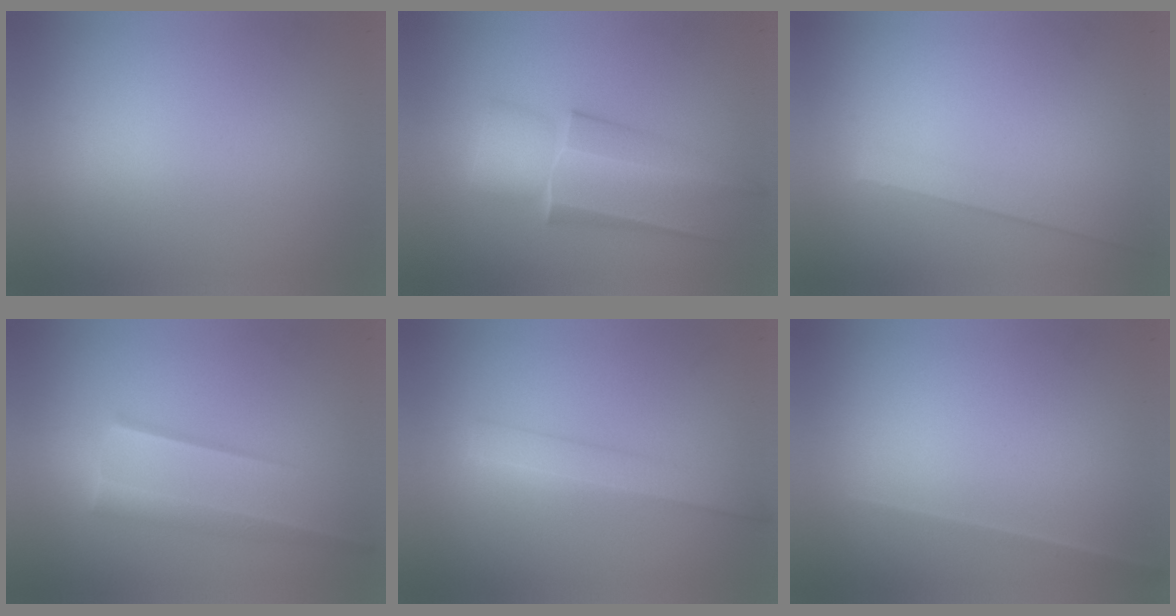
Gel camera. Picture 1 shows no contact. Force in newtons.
{"total": 5.6}
{"total": 1.4}
{"total": 3.1}
{"total": 2.1}
{"total": 1.1}